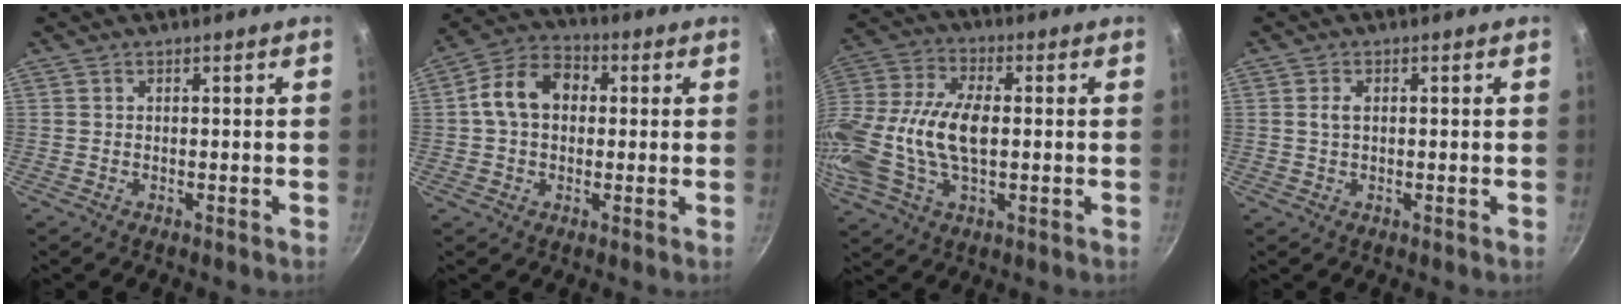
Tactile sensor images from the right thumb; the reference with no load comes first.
{"total": 10.5, "force": [1.2, 7.9, 6.9], "torque": [-0.093, 0.026, 0.001]}
{"total": 20.1, "force": [-0.6, 11.0, 16.8], "torque": [-0.357, 0.019, -0.022]}
{"total": 1.9, "force": [0.2, 1.1, 1.5], "torque": [-0.025, 0.004, 0.004]}